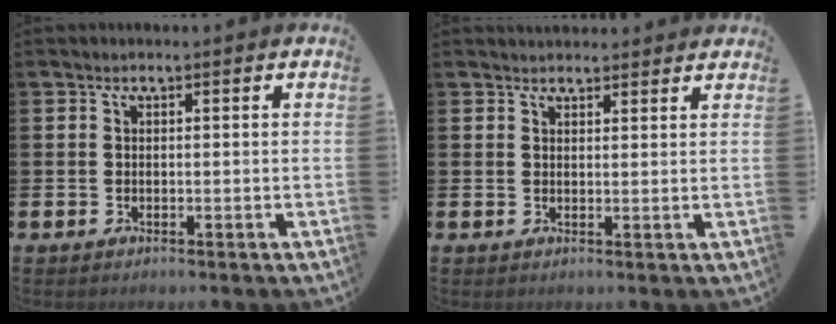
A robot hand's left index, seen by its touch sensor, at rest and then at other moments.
{"total": 2.2, "force": [2.2, 0.5, -0.1], "torque": [0.005, -0.009, 0.040]}